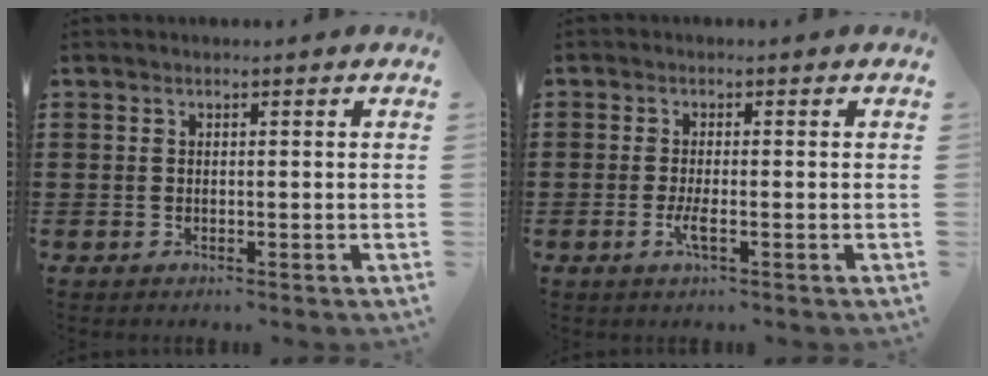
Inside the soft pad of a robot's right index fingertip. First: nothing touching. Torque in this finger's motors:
{"motor_torque": [2.14, 0.00, 0.31, 0.01]}